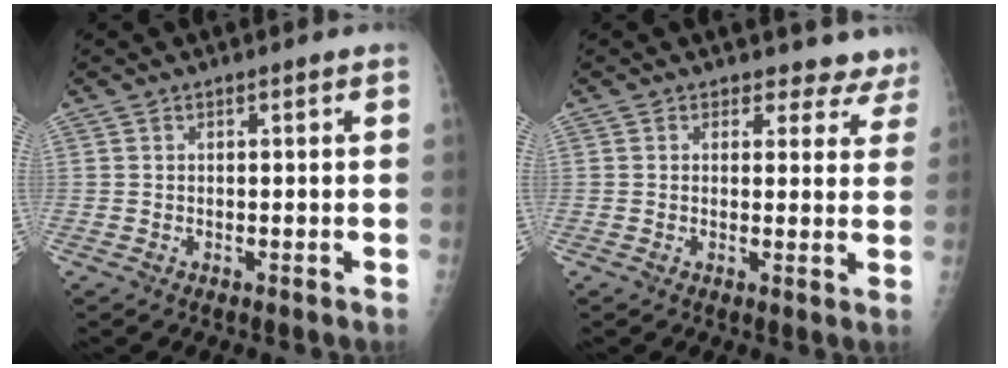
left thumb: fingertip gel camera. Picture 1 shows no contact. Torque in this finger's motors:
{"motor_torque": [-0.37, -0.26, -0.08, 0.24, 0.00]}